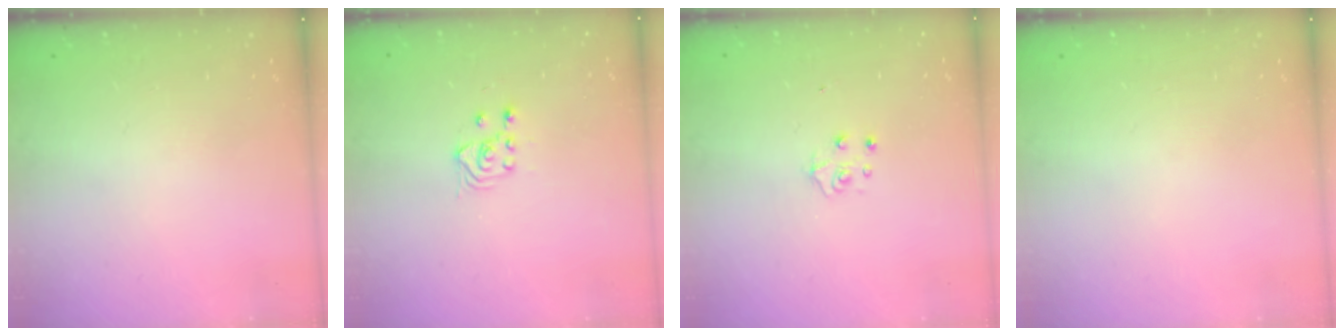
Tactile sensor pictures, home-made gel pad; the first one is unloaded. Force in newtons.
{"total": 3.2, "press": 2.9, "slide": 1.4}
{"total": 5.1, "press": 5.1, "slide": 0.5}
{"total": 0.0}